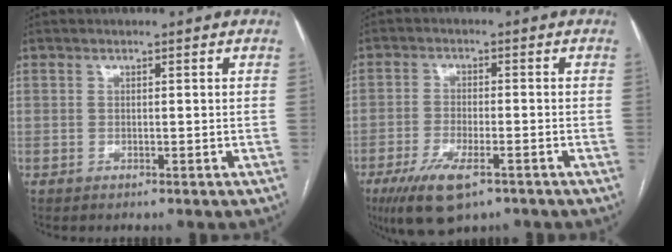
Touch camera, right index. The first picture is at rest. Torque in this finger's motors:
{"motor_torque": [1.09, -0.81, 0.51, 0.09]}